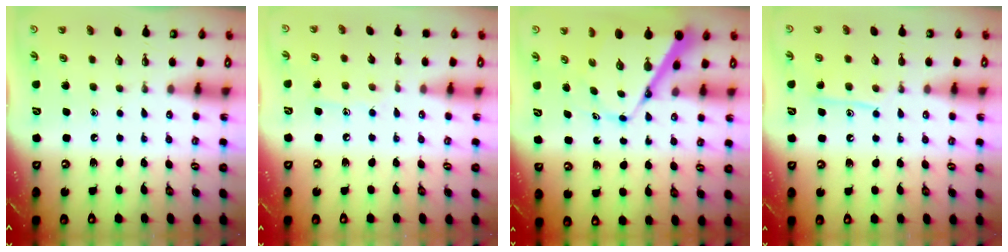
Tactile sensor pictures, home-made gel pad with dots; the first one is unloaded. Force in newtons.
{"total": 6.6, "press": 6.6, "slide": 0.4}
{"total": 10.1, "press": 10.0, "slide": 0.9}
{"total": 9.9, "press": 9.9, "slide": 0.8}